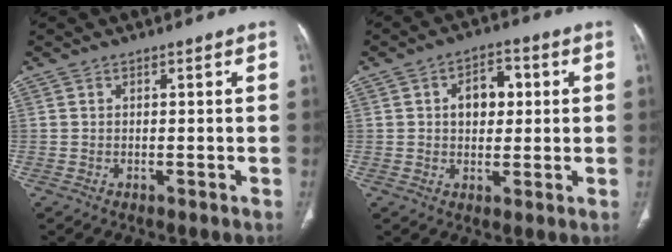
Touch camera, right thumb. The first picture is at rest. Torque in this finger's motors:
{"motor_torque": [0.31, 1.36, 0.80, 0.49, 0.03]}